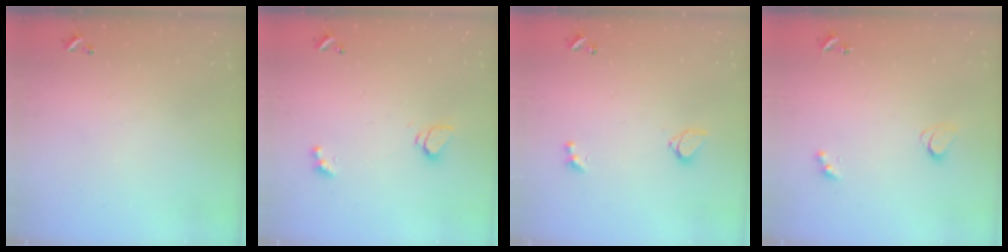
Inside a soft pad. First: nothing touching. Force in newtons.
{"total": 2.1, "press": 2.0, "slide": 0.6}
{"total": 2.9, "press": 2.8, "slide": 0.7}
{"total": 2.8, "press": 2.8, "slide": 0.6}